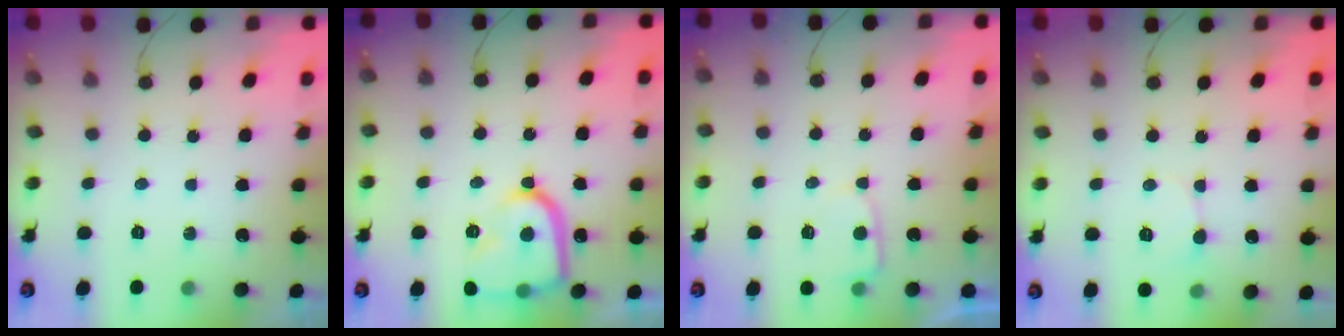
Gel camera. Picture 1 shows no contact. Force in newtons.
{"total": 15.8, "press": 15.7, "slide": 1.3}
{"total": 3.2, "press": 3.2, "slide": 0.3}
{"total": 4.2, "press": 4.2, "slide": 0.5}